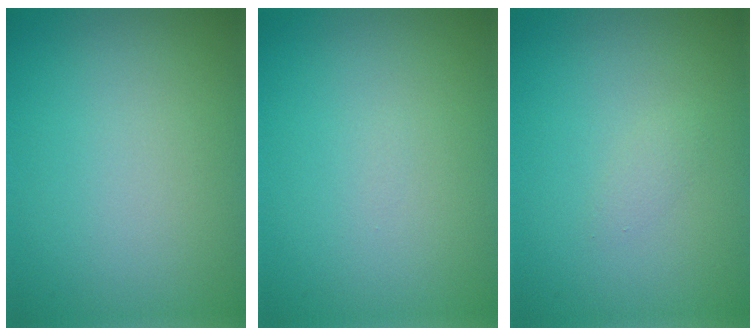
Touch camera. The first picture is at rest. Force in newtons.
{"total": 0.0}
{"total": 0.7, "press": 0.7, "slide": 0.0}